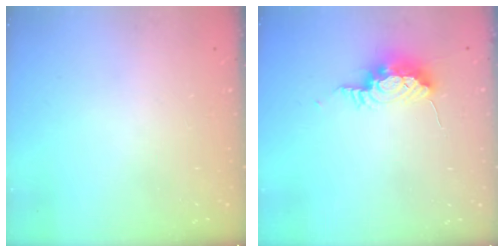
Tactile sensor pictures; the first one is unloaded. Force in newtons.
{"total": 11.7, "press": 9.7, "slide": 6.5}